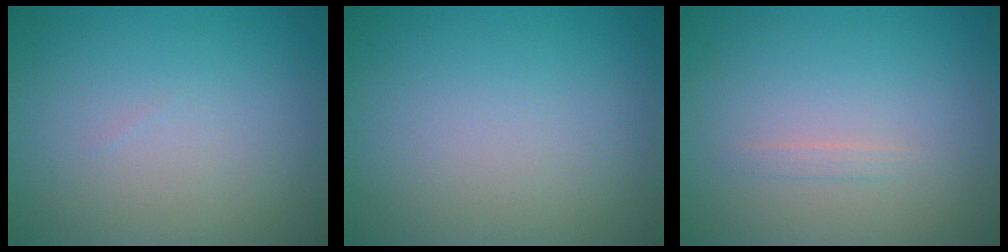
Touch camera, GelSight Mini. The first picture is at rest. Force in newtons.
{"total": 0.0}
{"total": 0.6, "press": 0.6, "slide": 0.0}